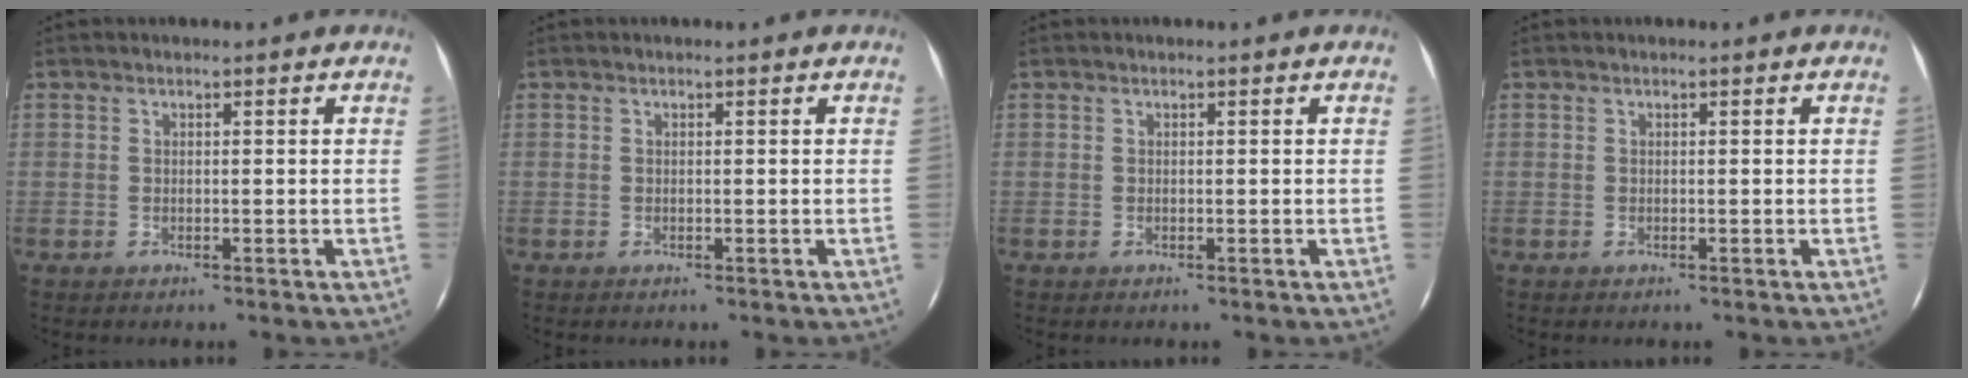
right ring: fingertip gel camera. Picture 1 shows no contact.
{"total": 0.0}
{"total": 0.0}
{"total": 0.0}